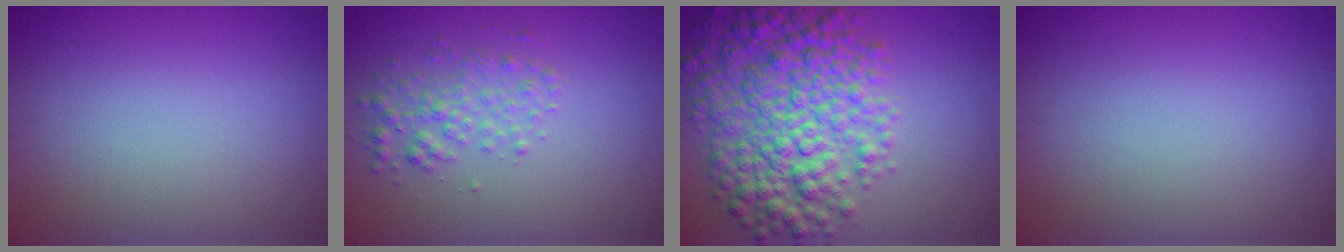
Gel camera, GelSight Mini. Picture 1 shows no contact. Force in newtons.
{"total": 2.3, "press": 2.3, "slide": 0.1}
{"total": 8.6, "press": 8.6, "slide": 0.1}
{"total": 0.0}